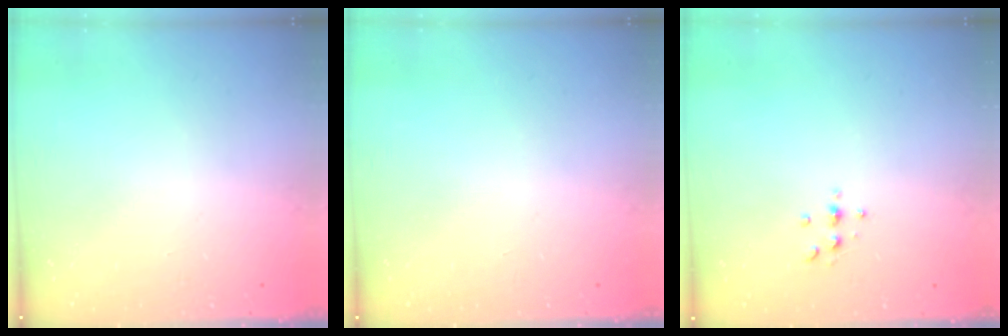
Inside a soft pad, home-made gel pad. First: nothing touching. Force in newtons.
{"total": 0.0}
{"total": 3.1, "press": 3.1, "slide": 0.5}